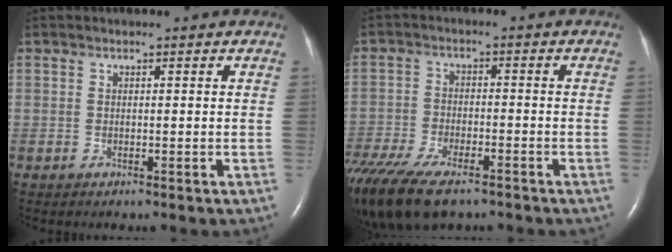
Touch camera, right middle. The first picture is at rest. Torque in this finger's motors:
{"motor_torque": [0.31, -0.36, 0.33, 0.21]}